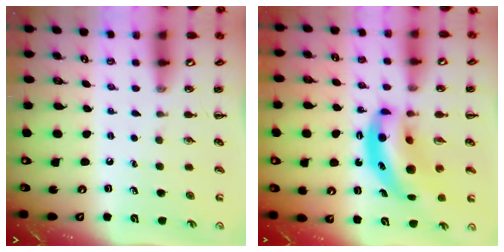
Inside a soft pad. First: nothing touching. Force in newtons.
{"total": 12.7, "press": 12.4, "slide": 3.1}